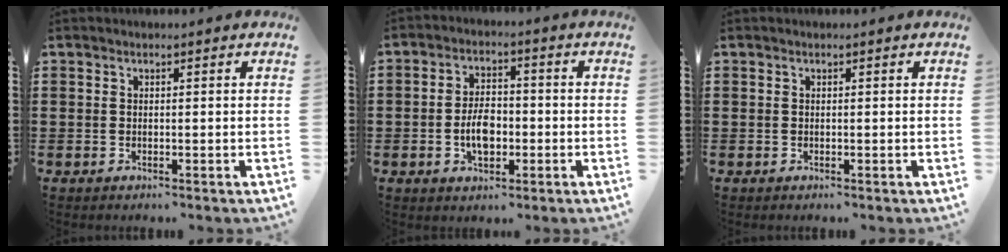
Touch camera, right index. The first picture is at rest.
{"total": 5.5, "force": [-1.3, 3.2, 4.3], "torque": [-0.071, -0.003, -0.027]}
{"total": 0.0}